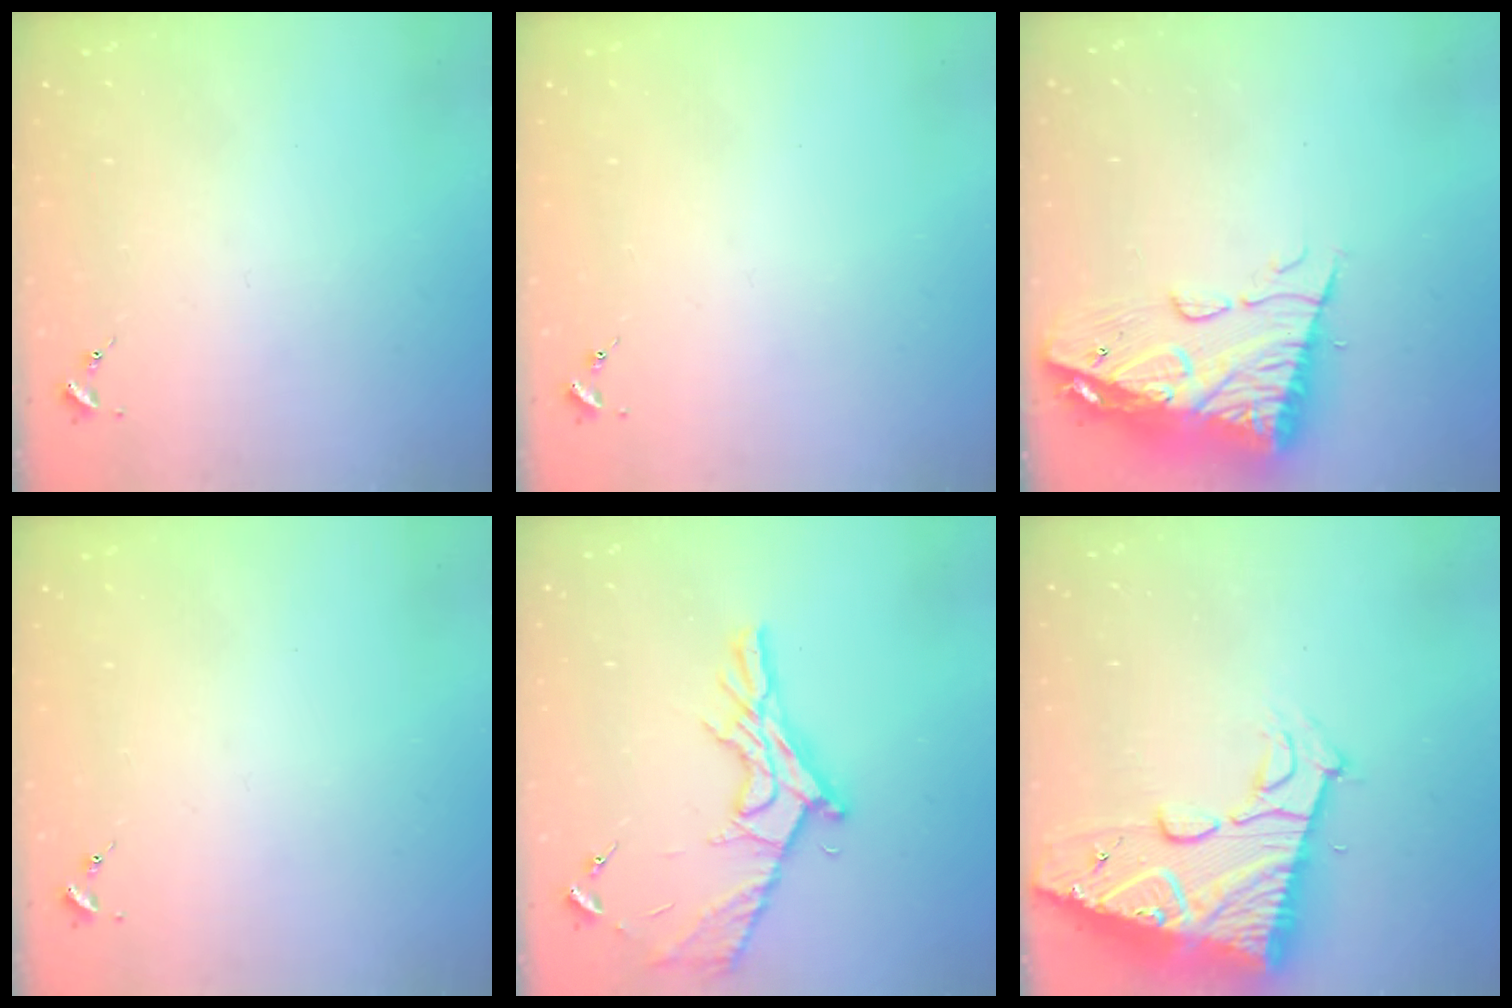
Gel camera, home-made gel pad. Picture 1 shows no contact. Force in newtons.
{"total": 0.0}
{"total": 14.9, "press": 14.8, "slide": 1.2}
{"total": 0.0}
{"total": 13.9, "press": 13.9, "slide": 0.7}
{"total": 18.3, "press": 18.2, "slide": 1.7}